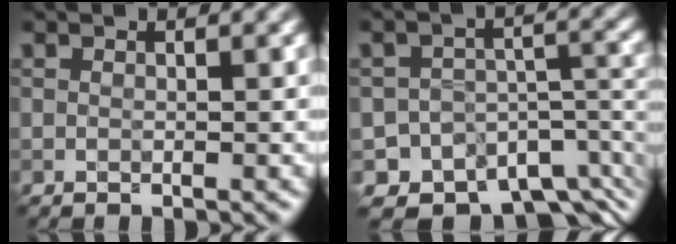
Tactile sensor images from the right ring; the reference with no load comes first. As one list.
[{"total": 9.9, "force": [-7.4, 5.7, 3.3], "torque": [-0.035, 0.006, -0.099]}]